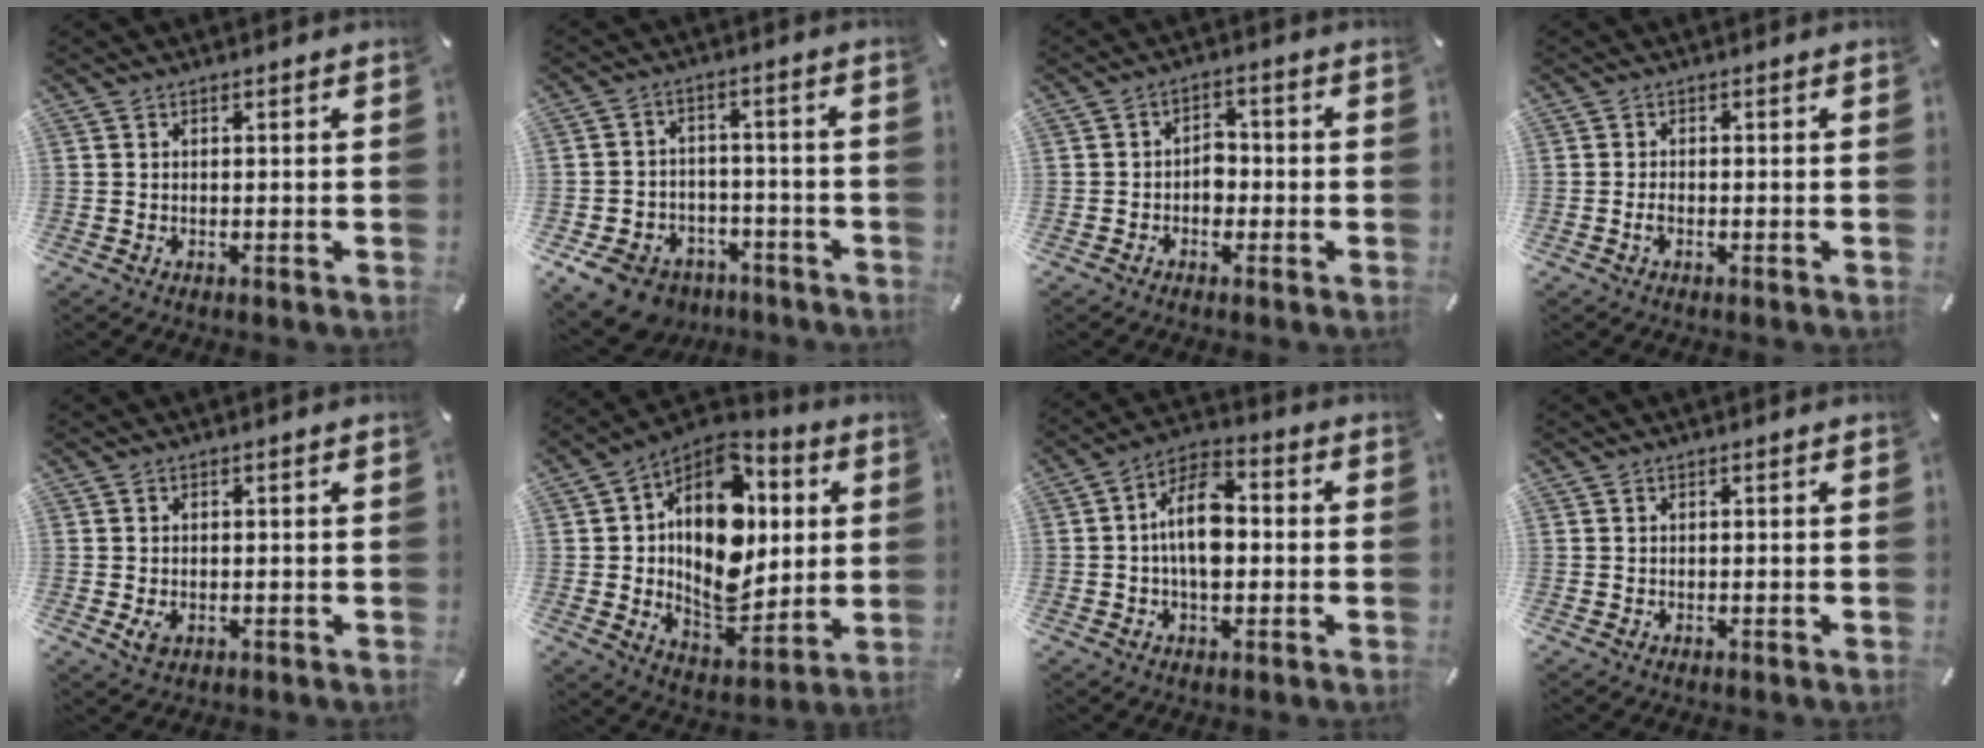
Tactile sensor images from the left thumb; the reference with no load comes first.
{"total": 9.7, "force": [-6.3, 6.7, 3.4], "torque": [-0.073, 0.047, -0.110]}
{"total": 4.2, "force": [-1.2, 3.1, 2.5], "torque": [-0.037, 0.006, -0.024]}
{"total": 1.4, "force": [-0.6, 0.6, 1.1], "torque": [-0.023, 0.001, -0.012]}
{"total": 2.4, "force": [-0.5, 1.8, 1.5], "torque": [-0.033, -0.002, -0.007]}
{"total": 17.8, "force": [3.5, 13.1, 11.5], "torque": [-0.205, -0.039, 0.060]}
{"total": 10.9, "force": [-0.8, 6.3, 8.9], "torque": [-0.164, 0.007, -0.016]}
{"total": 0.0}